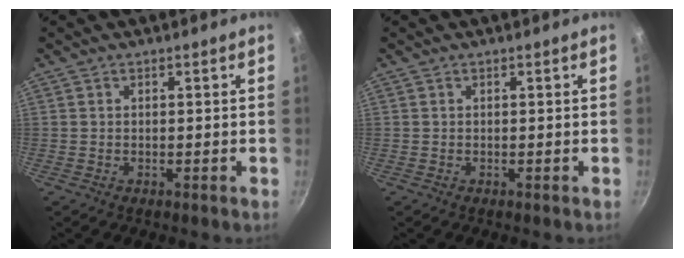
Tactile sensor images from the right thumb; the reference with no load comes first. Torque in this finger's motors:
{"motor_torque": [-0.07, 0.06, -0.04, 0.04, 0.00]}